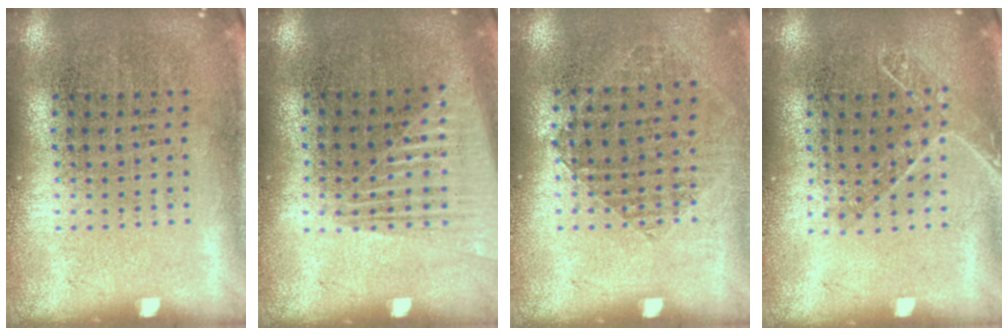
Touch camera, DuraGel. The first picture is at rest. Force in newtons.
{"total": 1.5, "press": 1.5, "slide": 0.4}
{"total": 0.9, "press": 0.9, "slide": 0.3}
{"total": 1.2, "press": 1.0, "slide": 0.6}